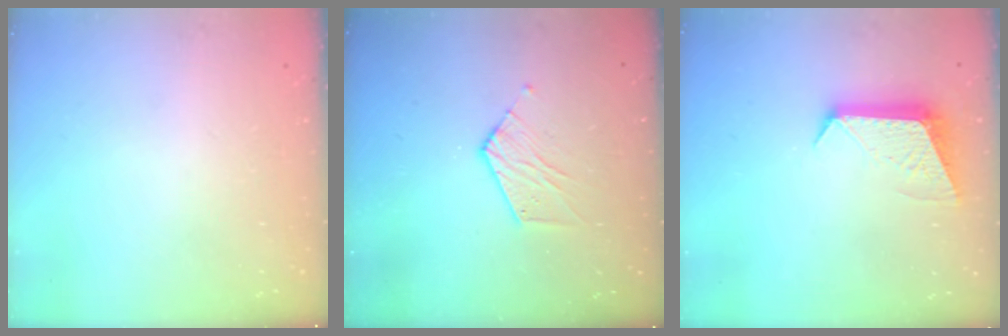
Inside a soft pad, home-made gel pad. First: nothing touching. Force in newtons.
{"total": 5.9, "press": 5.9, "slide": 0.4}
{"total": 9.9, "press": 9.9, "slide": 0.4}